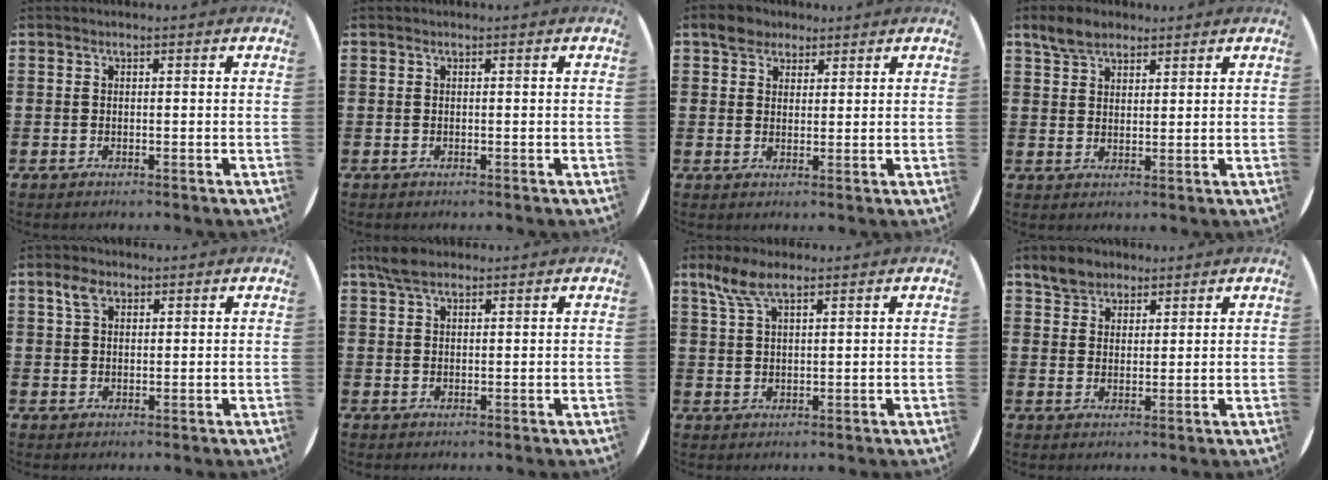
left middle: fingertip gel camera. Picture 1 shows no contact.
{"total": 0.0}
{"total": 3.0, "force": [2.3, 1.9, 0.3], "torque": [-0.004, 0.009, 0.043]}
{"total": 4.2, "force": [3.5, 2.0, 1.1], "torque": [-0.022, 0.000, 0.066]}
{"total": 2.9, "force": [1.9, 1.7, 1.4], "torque": [-0.024, 0.004, 0.033]}
{"total": 3.4, "force": [2.6, 1.4, 1.7], "torque": [-0.030, 0.005, 0.046]}
{"total": 5.3, "force": [3.5, 1.9, 3.5], "torque": [-0.077, 0.004, 0.063]}
{"total": 3.7, "force": [3.1, 2.1, 0.3], "torque": [-0.008, 0.006, 0.059]}